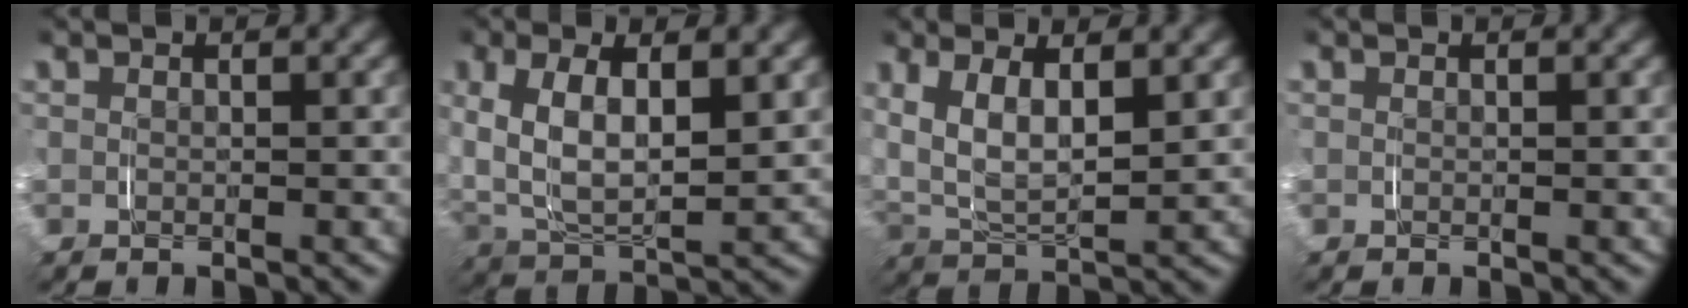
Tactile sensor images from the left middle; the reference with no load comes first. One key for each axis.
{"total": 7.2, "fx": 0.9, "fy": 4.5, "fz": 5.5, "tx": -0.129, "ty": -0.014, "tz": 0.025}
{"total": 6.5, "fx": 1.1, "fy": 4.2, "fz": 4.8, "tx": -0.118, "ty": -0.015, "tz": 0.026}
{"total": 0.0}